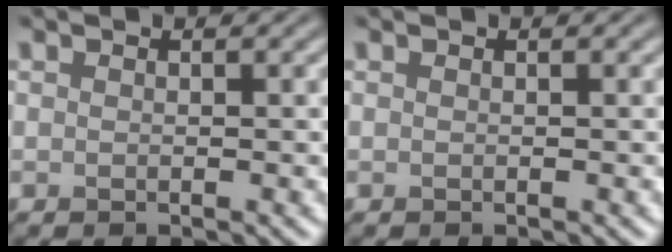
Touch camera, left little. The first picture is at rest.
{"total": 0.0}